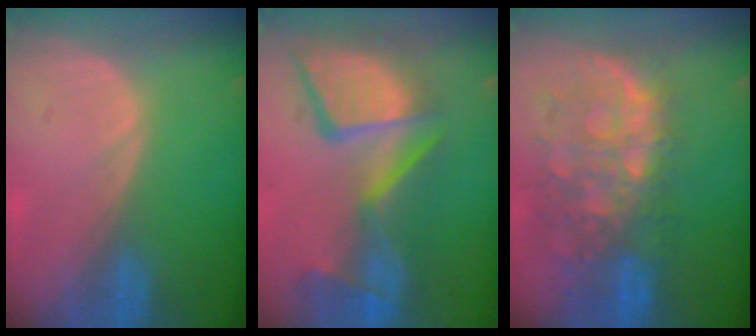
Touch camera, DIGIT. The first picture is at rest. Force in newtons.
{"total": 13.5, "press": 11.1, "slide": 7.7}
{"total": 11.1, "press": 9.7, "slide": 5.4}